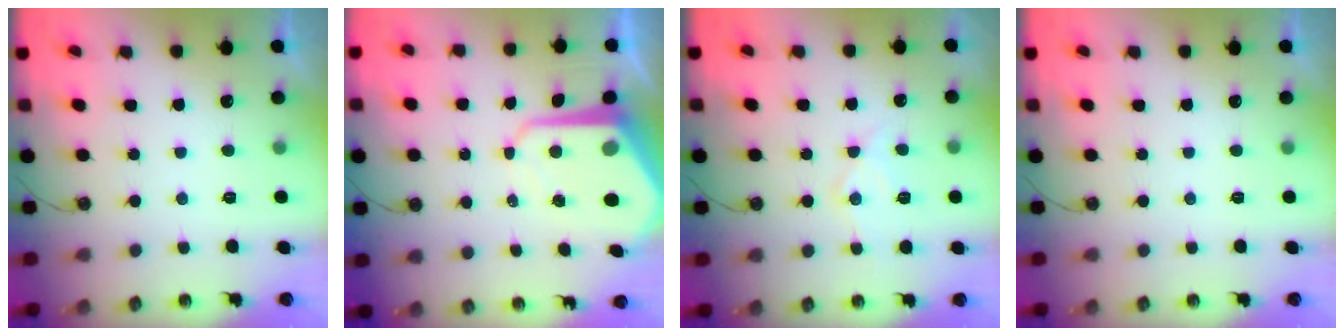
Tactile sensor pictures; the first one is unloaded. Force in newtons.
{"total": 11.2, "press": 11.1, "slide": 1.0}
{"total": 9.8, "press": 9.7, "slide": 0.8}
{"total": 0.0}